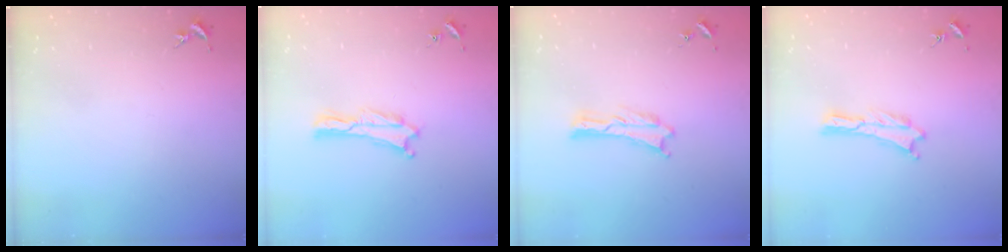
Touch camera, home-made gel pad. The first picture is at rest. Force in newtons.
{"total": 0.0}
{"total": 0.0}
{"total": 0.0}